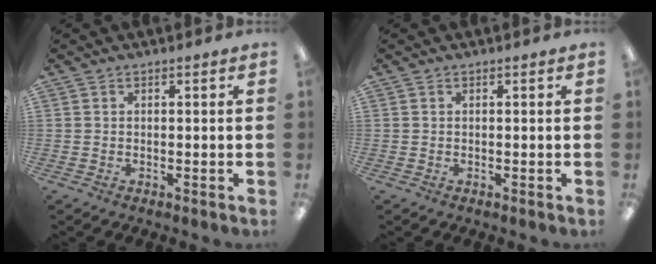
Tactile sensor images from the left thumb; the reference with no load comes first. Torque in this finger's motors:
{"motor_torque": [-0.07, 0.08, 0.06, 0.12, 0.00]}